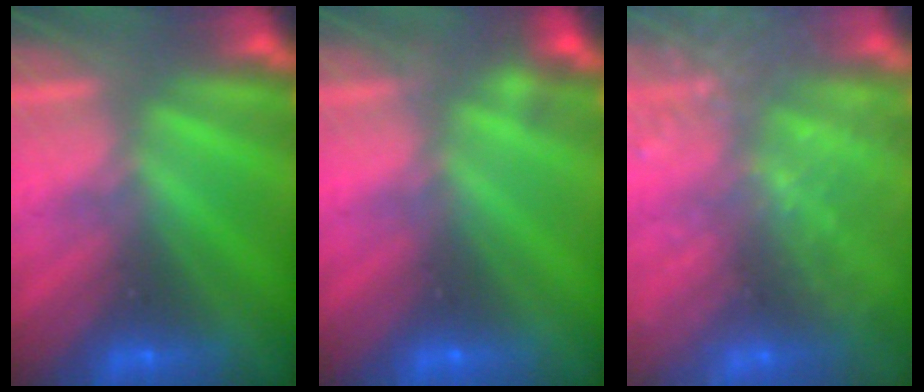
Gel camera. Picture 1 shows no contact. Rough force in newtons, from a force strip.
{"total": 2.1}
{"total": 7.1}